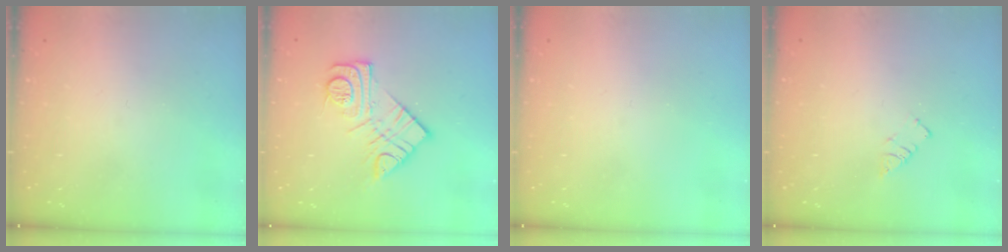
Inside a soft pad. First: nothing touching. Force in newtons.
{"total": 12.3, "press": 12.2, "slide": 0.8}
{"total": 0.0}
{"total": 2.9, "press": 2.9, "slide": 0.4}